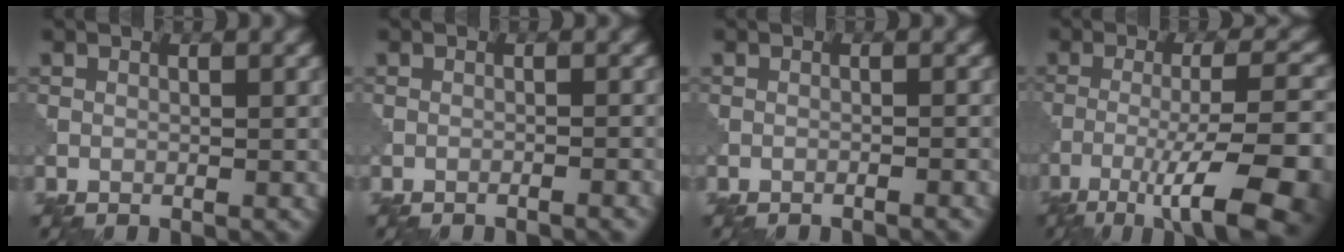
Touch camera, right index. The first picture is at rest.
{"total": 1.6, "force": [-1.1, 0.3, 1.2], "torque": [-0.012, 0.007, -0.028]}
{"total": 1.3, "force": [-1.0, 0.2, 0.9], "torque": [-0.010, 0.005, -0.027]}
{"total": 11.1, "force": [-6.0, 2.4, 9.0], "torque": [-0.142, 0.003, -0.093]}